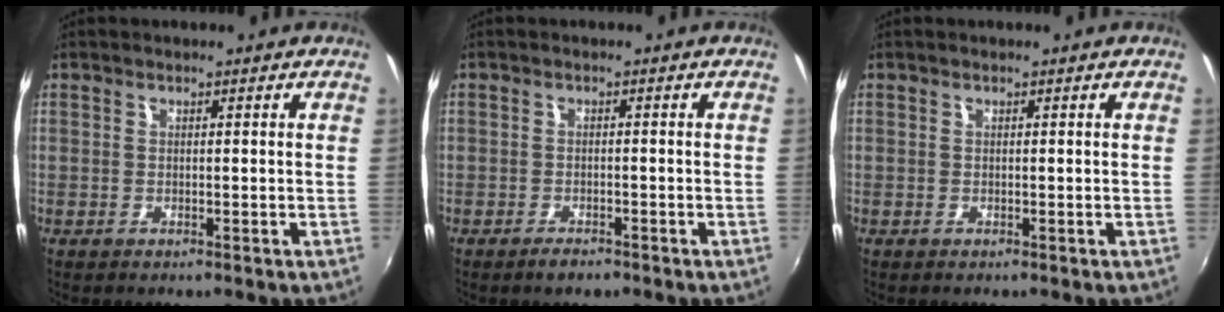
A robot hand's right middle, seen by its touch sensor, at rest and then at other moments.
{"total": 2.1, "force": [-1.7, 0.7, 1.0], "torque": [-0.025, -0.001, -0.029]}
{"total": 0.0}